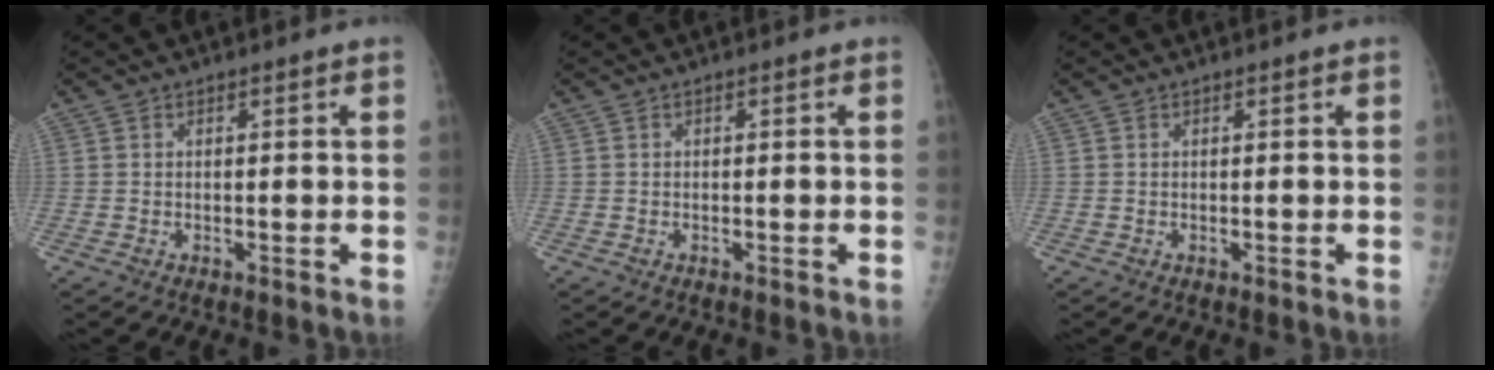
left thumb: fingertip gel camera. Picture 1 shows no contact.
{"total": 0.0}
{"total": 0.0}